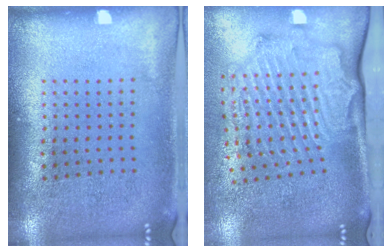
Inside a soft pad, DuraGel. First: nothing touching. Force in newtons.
{"total": 2.3, "press": 2.1, "slide": 0.7}